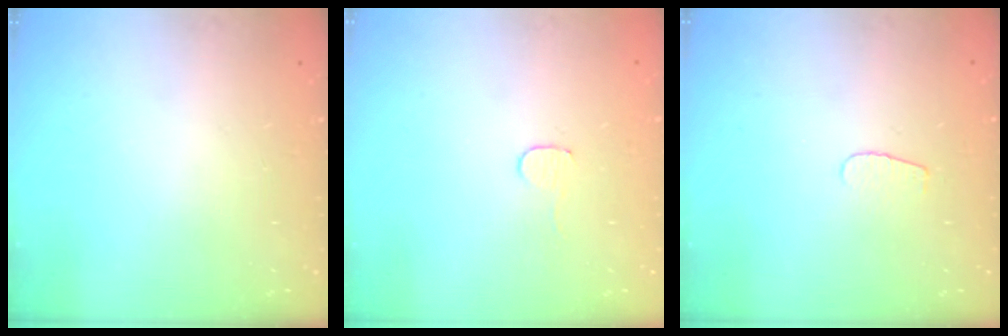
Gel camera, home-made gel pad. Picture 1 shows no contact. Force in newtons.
{"total": 3.5, "press": 3.5, "slide": 0.3}
{"total": 3.3, "press": 3.3, "slide": 0.4}